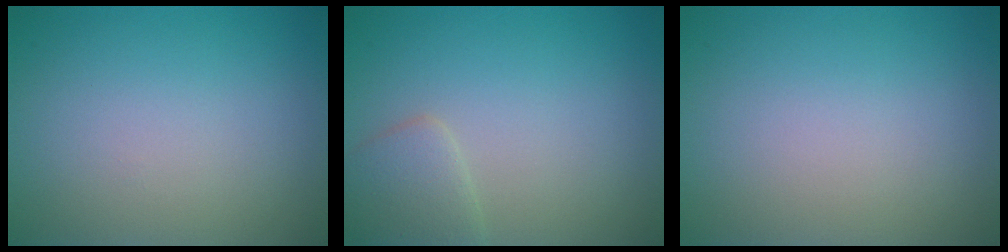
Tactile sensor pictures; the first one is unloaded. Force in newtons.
{"total": 2.2, "press": 2.2, "slide": 0.1}
{"total": 0.0}